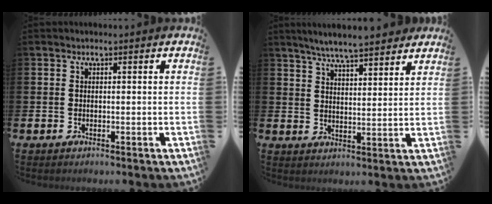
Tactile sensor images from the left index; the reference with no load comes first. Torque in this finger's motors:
{"motor_torque": [1.13, -1.01, 0.21, 0.11]}